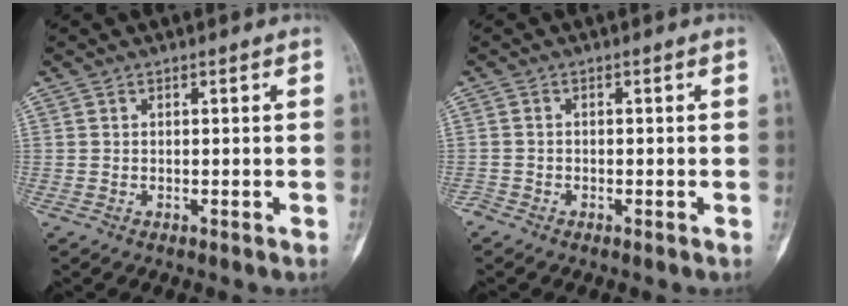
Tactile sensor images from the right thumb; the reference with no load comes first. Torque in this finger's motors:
{"motor_torque": [-0.08, -0.44, 0.00, 0.09, -0.04]}